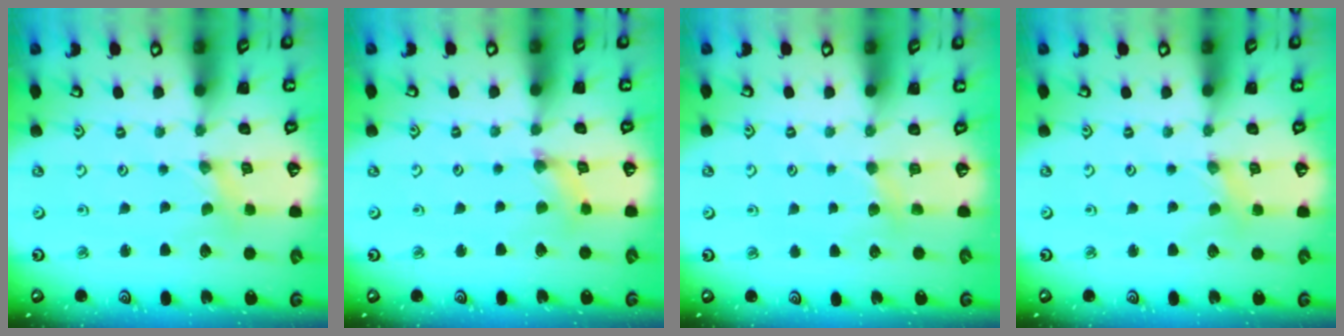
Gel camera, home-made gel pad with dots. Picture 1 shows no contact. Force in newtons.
{"total": 2.0, "press": 2.0, "slide": 0.3}
{"total": 3.0, "press": 2.9, "slide": 0.3}
{"total": 1.6, "press": 1.6, "slide": 0.3}